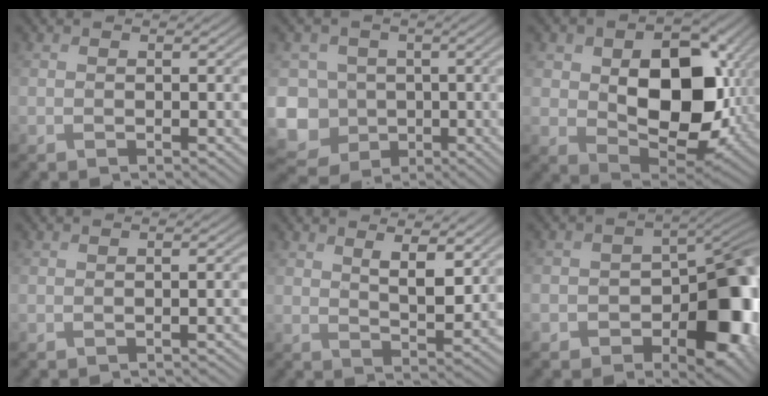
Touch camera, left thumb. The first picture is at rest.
{"total": 12.2, "force": [-2.0, 11.4, 3.8], "torque": [-0.147, -0.022, -0.056]}
{"total": 15.4, "force": [1.5, 10.4, 11.2], "torque": [-0.187, -0.025, 0.044]}
{"total": 1.1, "force": [-0.6, 0.1, 0.9], "torque": [-0.011, 0.004, -0.011]}
{"total": 4.7, "force": [2.9, 1.7, 3.4], "torque": [-0.069, -0.011, 0.050]}
{"total": 13.2, "force": [-4.3, 9.0, 8.6], "torque": [-0.090, -0.034, -0.072]}